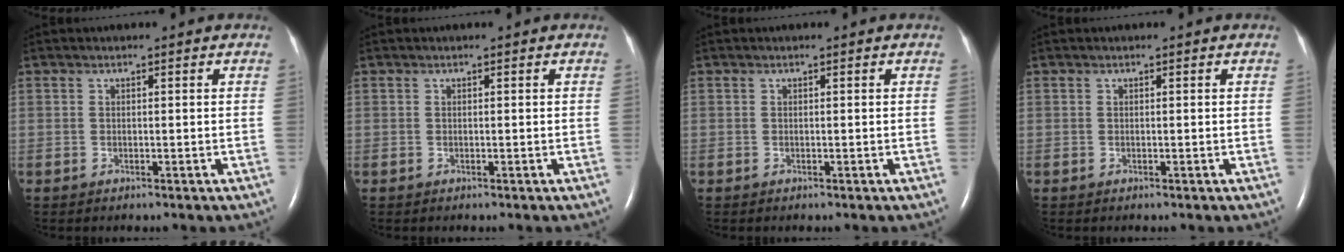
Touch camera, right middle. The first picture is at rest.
{"total": 0.0}
{"total": 0.0}
{"total": 0.0}